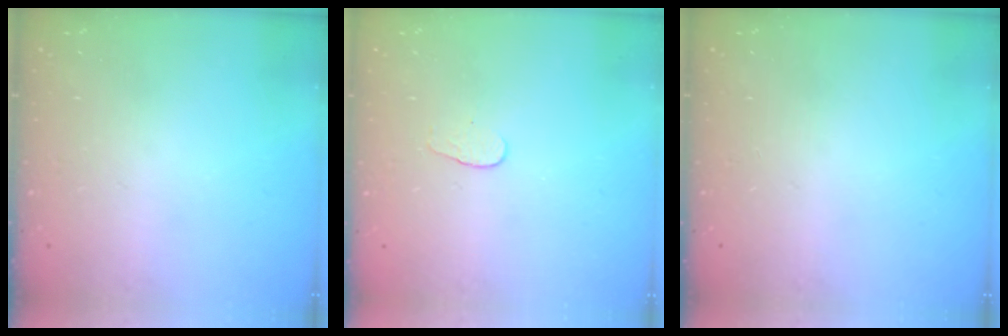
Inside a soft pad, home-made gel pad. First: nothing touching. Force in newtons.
{"total": 3.3, "press": 3.3, "slide": 0.3}
{"total": 0.0}